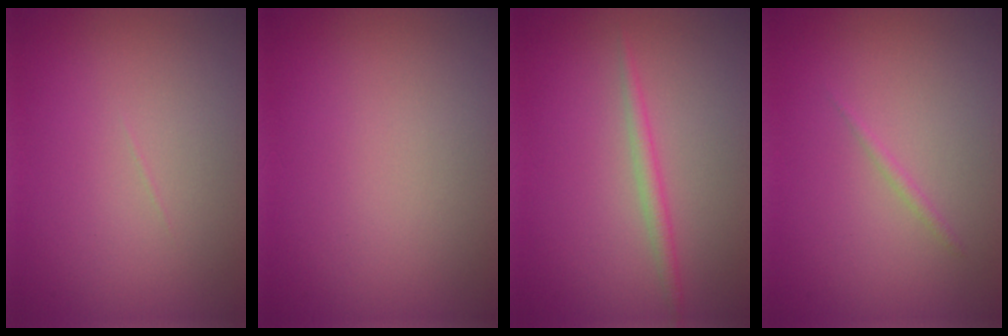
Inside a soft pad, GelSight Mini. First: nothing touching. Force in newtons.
{"total": 0.0}
{"total": 1.5, "press": 1.5, "slide": 0.1}
{"total": 0.6, "press": 0.6, "slide": 0.0}